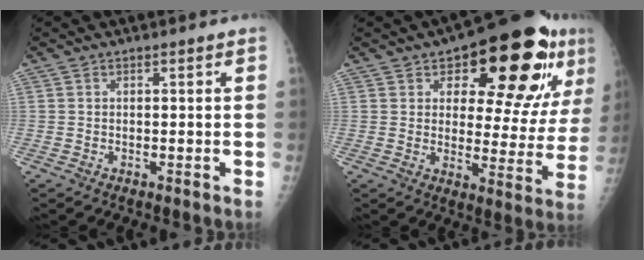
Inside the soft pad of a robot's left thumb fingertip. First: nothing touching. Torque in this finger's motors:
{"motor_torque": [0.45, 0.56, 0.10, -0.21, 0.18]}